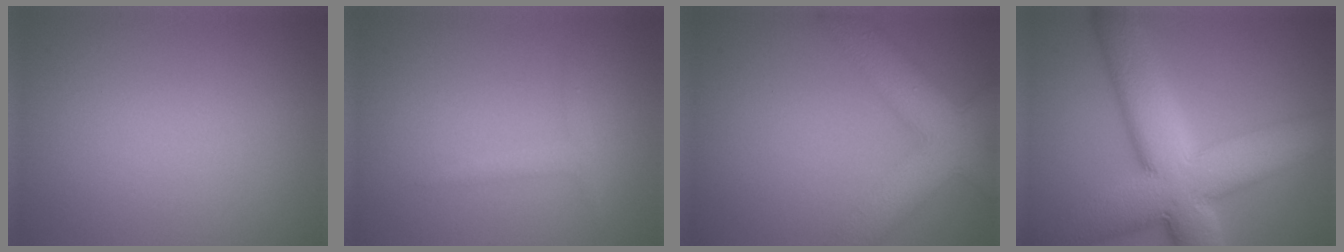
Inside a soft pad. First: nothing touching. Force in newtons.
{"total": 1.4, "press": 1.4, "slide": 0.1}
{"total": 7.7, "press": 7.7, "slide": 0.3}
{"total": 13.2, "press": 13.1, "slide": 0.9}